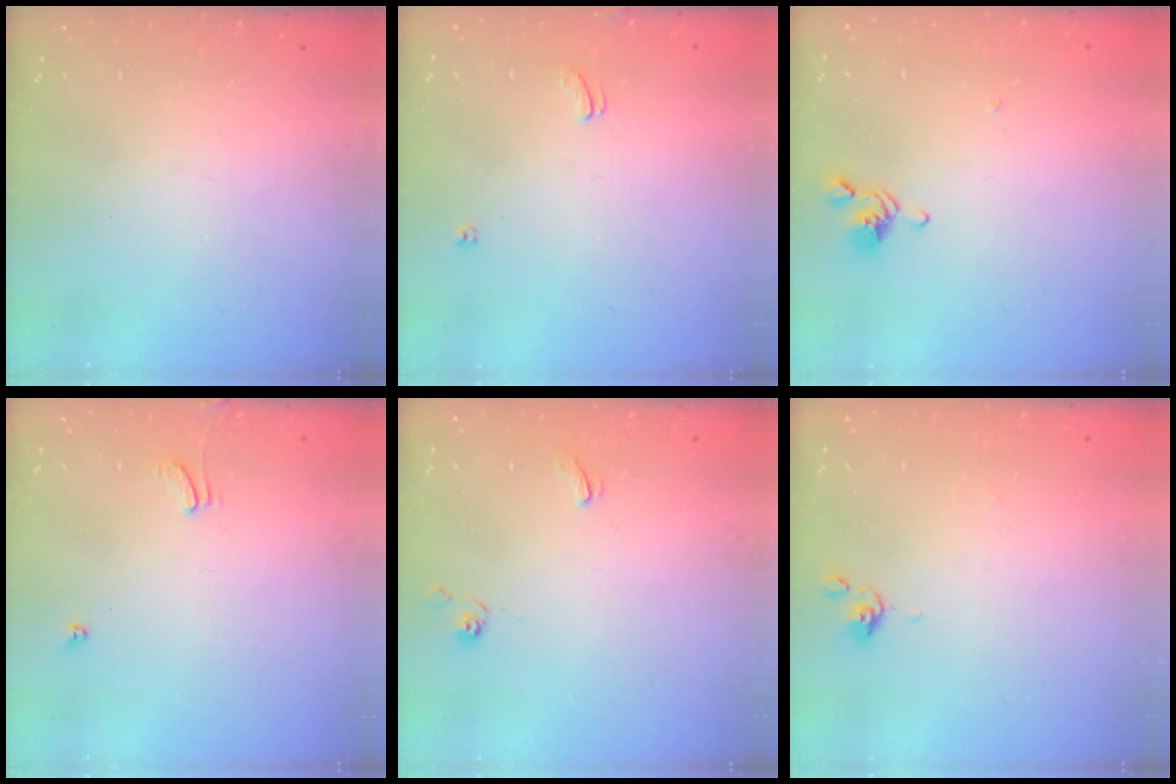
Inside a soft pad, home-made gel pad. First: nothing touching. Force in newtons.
{"total": 2.3, "press": 2.3, "slide": 0.4}
{"total": 2.7, "press": 2.7, "slide": 0.6}
{"total": 1.3, "press": 1.2, "slide": 0.4}
{"total": 2.6, "press": 2.6, "slide": 0.5}
{"total": 0.0}